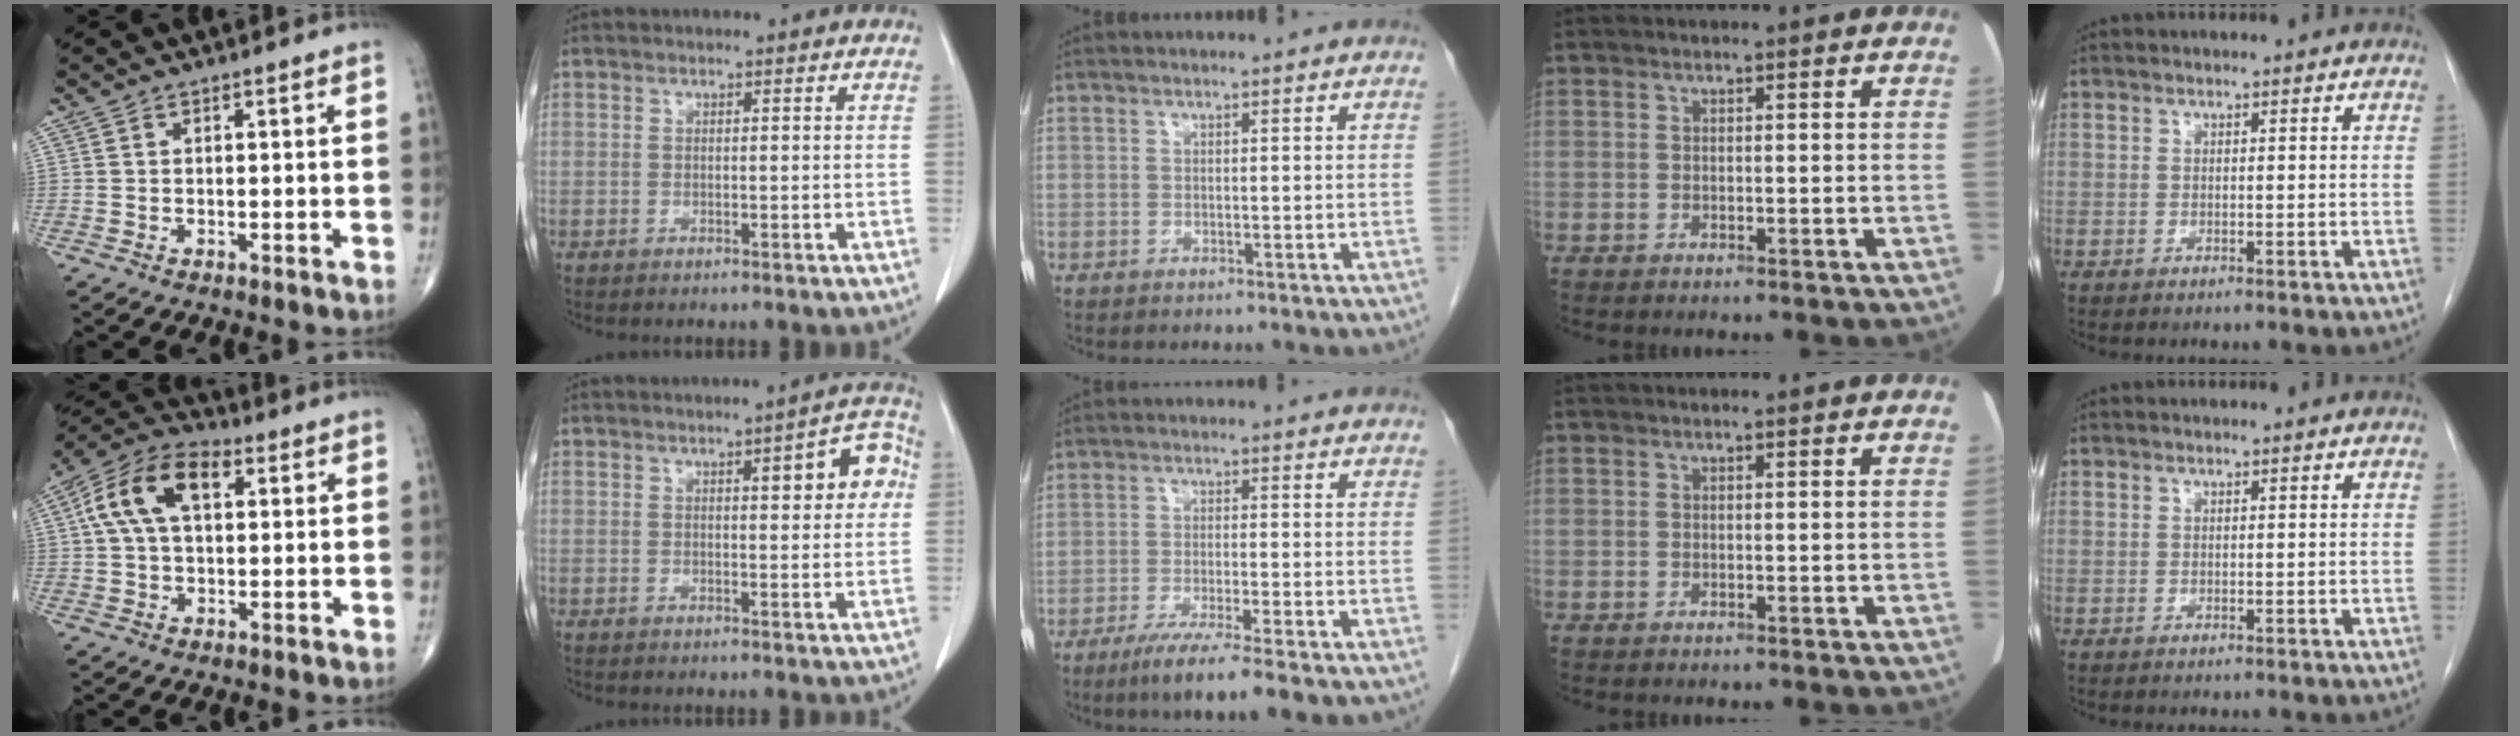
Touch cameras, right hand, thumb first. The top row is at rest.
{"thumb": {"total": 12.9, "force": [3.3, 7.4, 10.0], "torque": [-0.188, 0.028, 0.053]}, "index": {"total": 6.8, "force": [1.7, 2.0, 6.2], "torque": [-0.067, 0.018, 0.016]}, "middle": {"total": 8.4, "force": [-5.8, -0.2, 6.1], "torque": [-0.097, -0.021, -0.090]}}